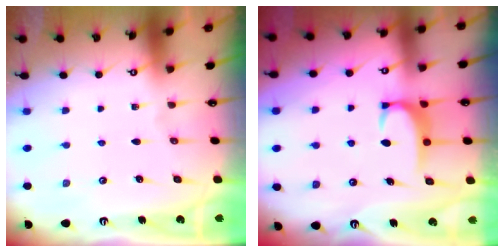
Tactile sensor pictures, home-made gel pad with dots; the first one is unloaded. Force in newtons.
{"total": 2.6, "press": 2.6, "slide": 0.4}